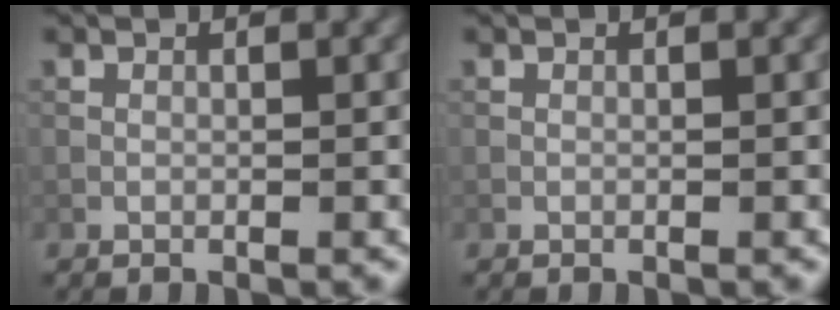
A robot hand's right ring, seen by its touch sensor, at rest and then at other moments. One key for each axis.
{"total": 0.0}